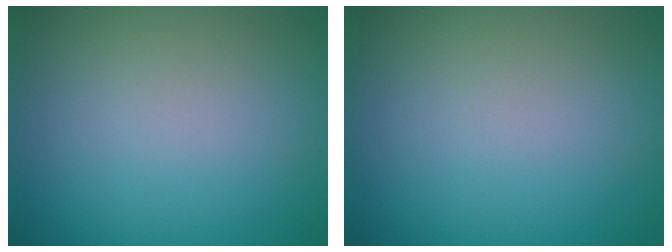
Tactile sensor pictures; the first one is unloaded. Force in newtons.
{"total": 0.0}